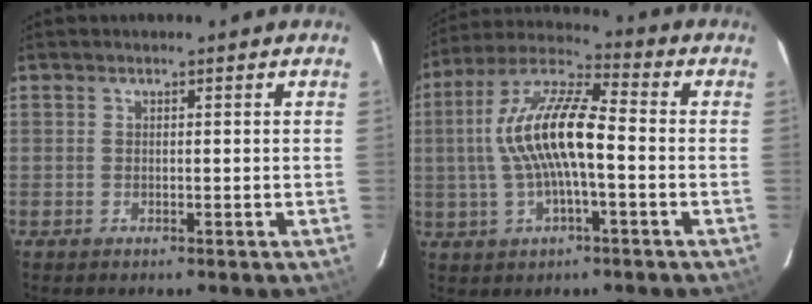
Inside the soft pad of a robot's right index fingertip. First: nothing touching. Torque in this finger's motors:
{"motor_torque": [0.62, -0.08, 1.05, 0.21]}